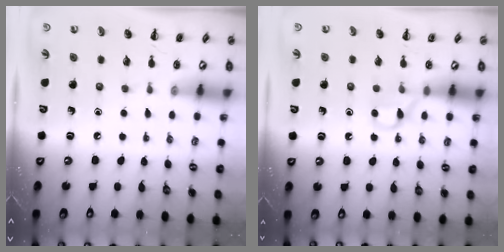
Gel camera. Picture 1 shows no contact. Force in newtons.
{"total": 5.4, "press": 5.2, "slide": 1.4}